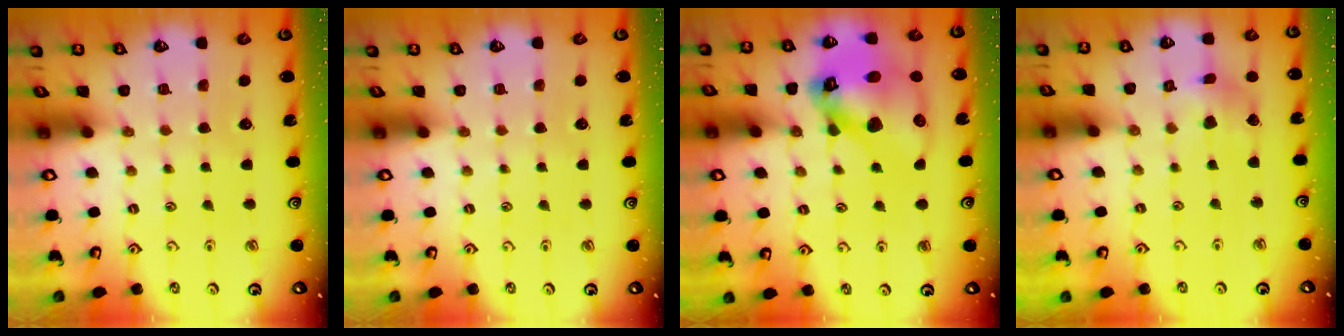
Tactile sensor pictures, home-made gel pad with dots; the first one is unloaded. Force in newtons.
{"total": 0.0}
{"total": 20.9, "press": 20.7, "slide": 2.7}
{"total": 6.4, "press": 6.4, "slide": 0.5}